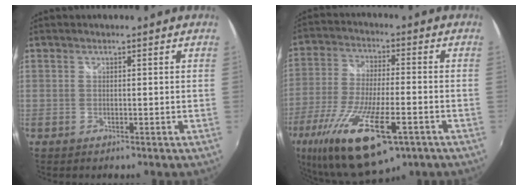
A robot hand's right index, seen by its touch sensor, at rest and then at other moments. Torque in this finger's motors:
{"motor_torque": [1.89, -0.25, 1.05, 0.21]}